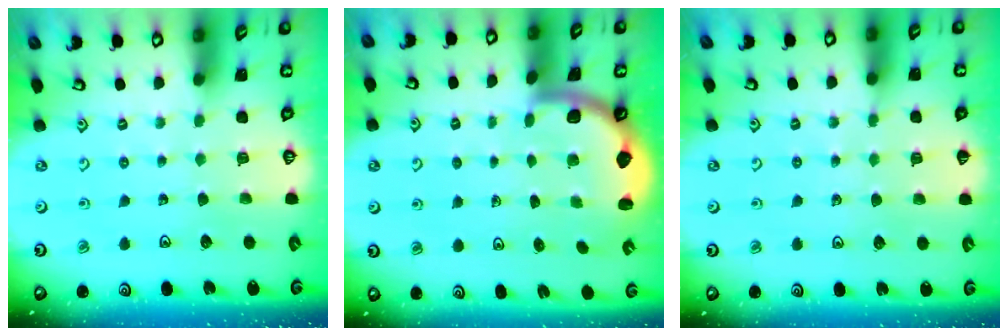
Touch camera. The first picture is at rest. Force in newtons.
{"total": 1.7, "press": 1.7, "slide": 0.2}
{"total": 3.9, "press": 3.5, "slide": 1.7}